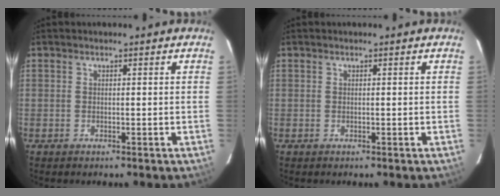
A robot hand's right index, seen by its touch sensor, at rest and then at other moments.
{"total": 0.0}